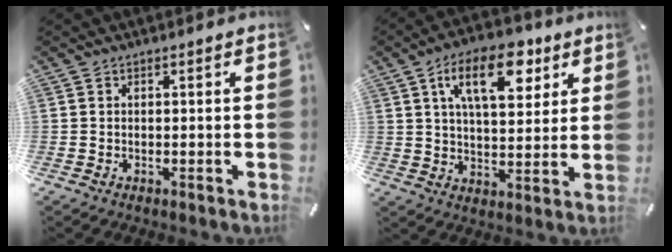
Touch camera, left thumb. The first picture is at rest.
{"total": 15.2, "force": [7.5, 7.7, 10.7], "torque": [-0.158, -0.016, 0.125]}